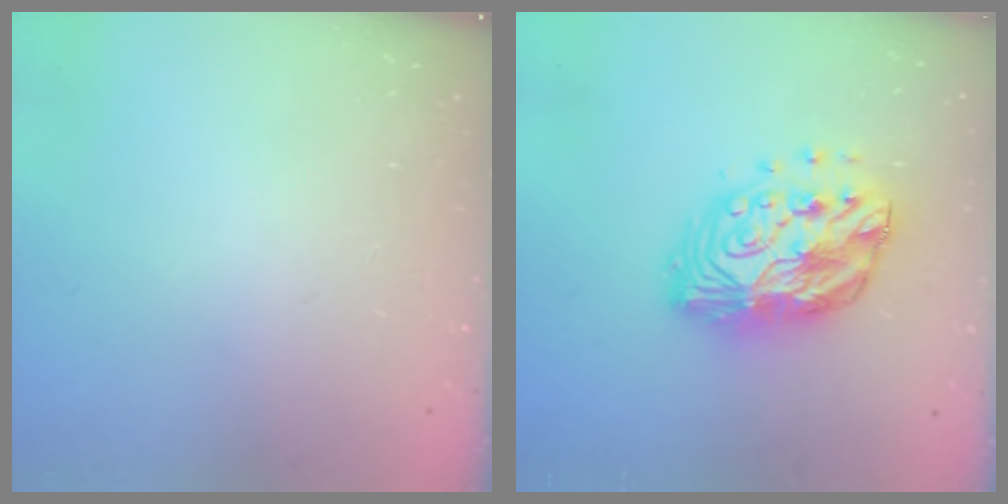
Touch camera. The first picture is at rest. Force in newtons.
{"total": 15.7, "press": 15.6, "slide": 1.2}